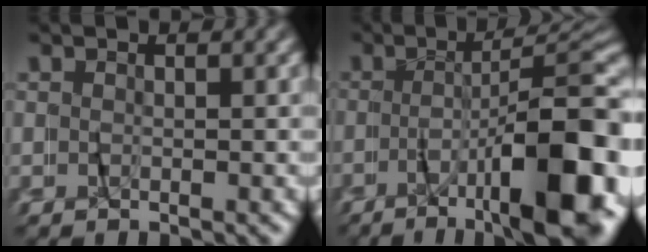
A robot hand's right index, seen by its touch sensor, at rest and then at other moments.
{"total": 13.8, "force": [-4.9, 4.1, 12.2], "torque": [-0.155, -0.001, -0.072]}